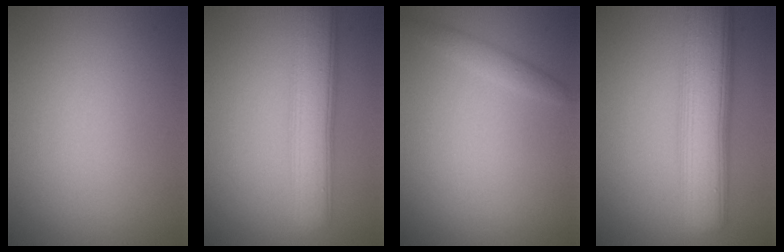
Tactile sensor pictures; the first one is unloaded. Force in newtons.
{"total": 5.7, "press": 5.7, "slide": 0.2}
{"total": 1.3, "press": 1.3, "slide": 0.1}
{"total": 8.6, "press": 8.6, "slide": 0.3}